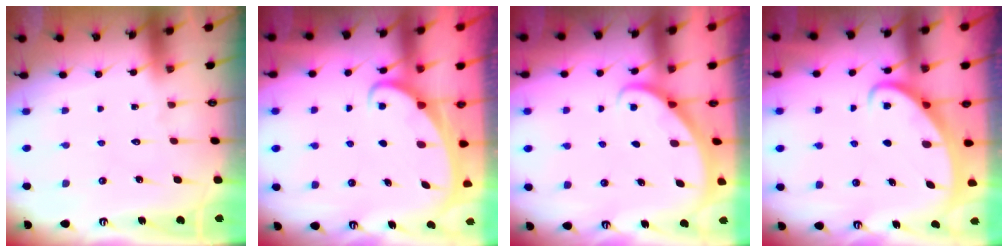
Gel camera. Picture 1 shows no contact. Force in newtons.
{"total": 2.3, "press": 2.3, "slide": 0.3}
{"total": 2.1, "press": 2.1, "slide": 0.1}
{"total": 2.5, "press": 2.5, "slide": 0.3}